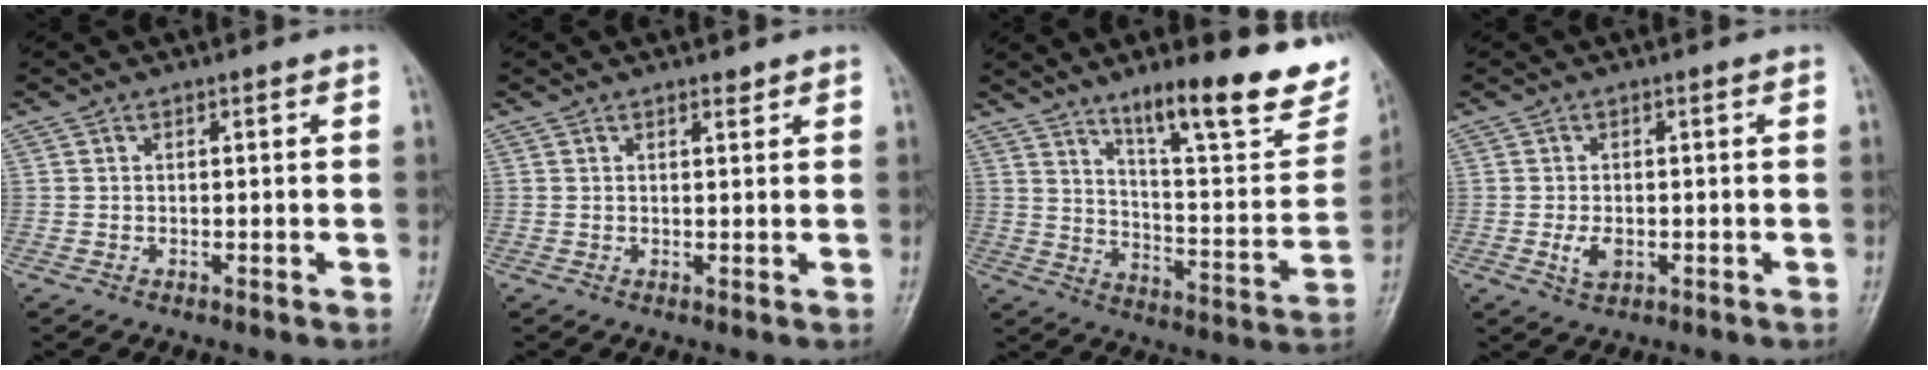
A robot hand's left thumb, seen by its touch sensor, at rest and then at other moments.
{"total": 1.2, "force": [1.0, 0.4, 0.5], "torque": [-0.006, -0.007, 0.015]}
{"total": 22.6, "force": [15.4, 5.1, 15.7], "torque": [-0.182, -0.076, 0.235]}
{"total": 3.0, "force": [-0.6, 1.8, 2.3], "torque": [-0.042, -0.003, -0.007]}